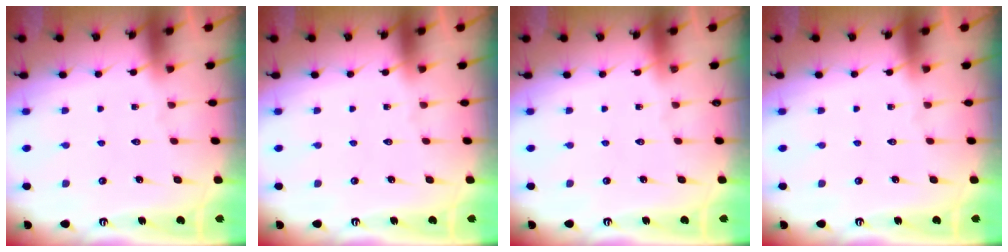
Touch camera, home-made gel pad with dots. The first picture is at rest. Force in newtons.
{"total": 0.0}
{"total": 0.0}
{"total": 0.0}